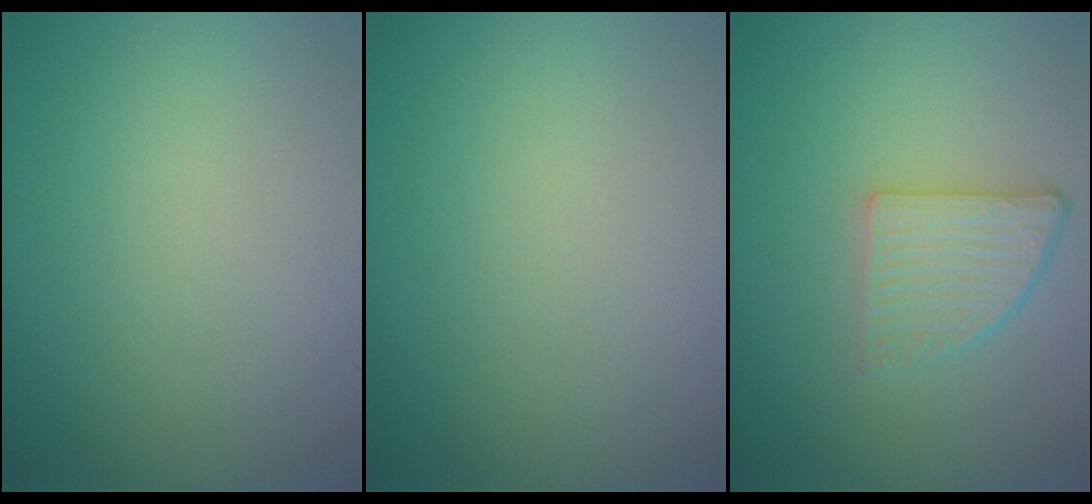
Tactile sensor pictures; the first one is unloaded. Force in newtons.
{"total": 0.0}
{"total": 3.8, "press": 2.6, "slide": 2.8}